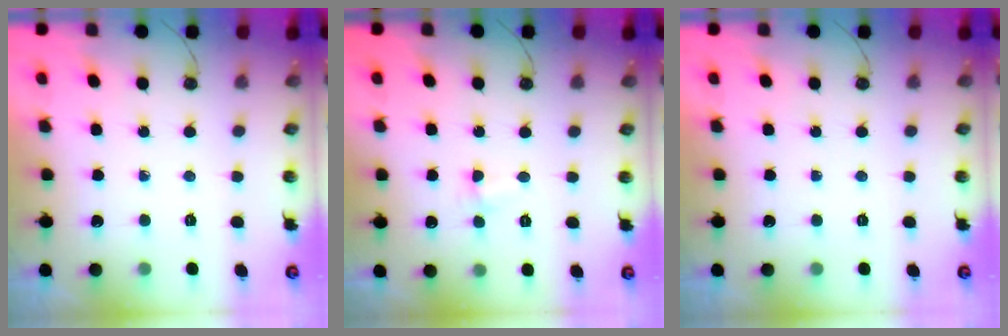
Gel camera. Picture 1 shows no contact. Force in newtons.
{"total": 3.6, "press": 3.6, "slide": 0.5}
{"total": 0.0}